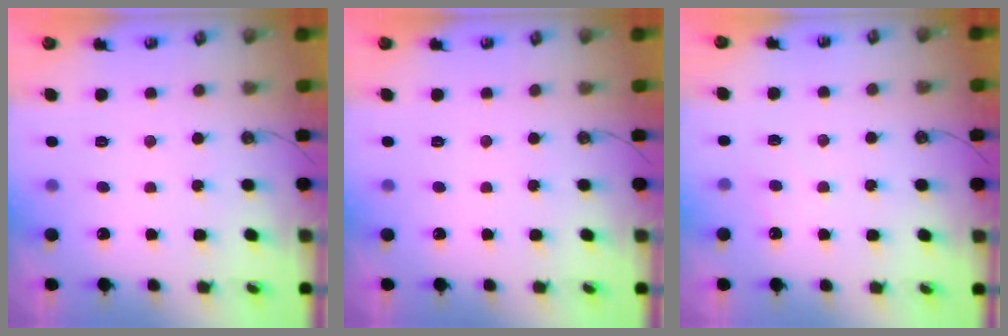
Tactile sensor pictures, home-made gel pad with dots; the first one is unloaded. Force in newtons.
{"total": 0.0}
{"total": 1.5, "press": 1.4, "slide": 0.4}